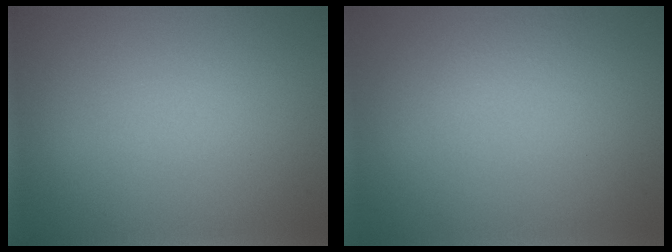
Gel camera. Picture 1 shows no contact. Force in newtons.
{"total": 1.1, "press": 1.1, "slide": 0.0}